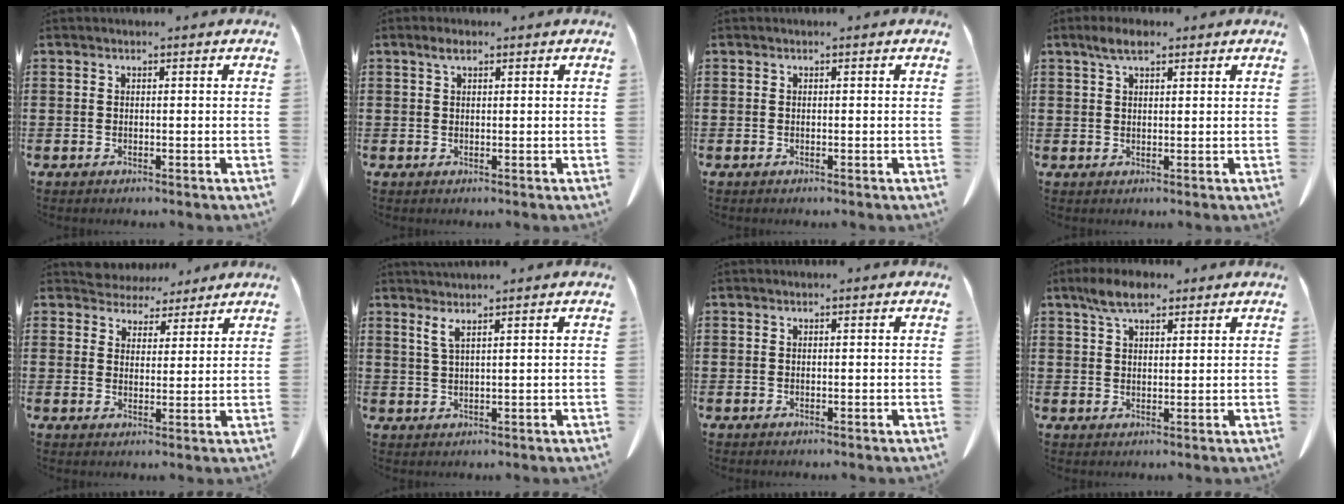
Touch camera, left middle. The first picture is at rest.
{"total": 1.6, "force": [0.8, 0.7, 1.3], "torque": [-0.029, 0.002, 0.014]}
{"total": 0.0}
{"total": 3.4, "force": [2.2, 1.0, 2.4], "torque": [-0.053, 0.003, 0.039]}
{"total": 4.6, "force": [4.3, 1.5, -0.2], "torque": [-0.015, -0.015, 0.084]}
{"total": 2.3, "force": [1.5, -0.1, 1.7], "torque": [-0.039, -0.003, 0.028]}
{"total": 0.0}
{"total": 5.3, "force": [3.7, 1.8, 3.4], "torque": [-0.067, 0.000, 0.067]}